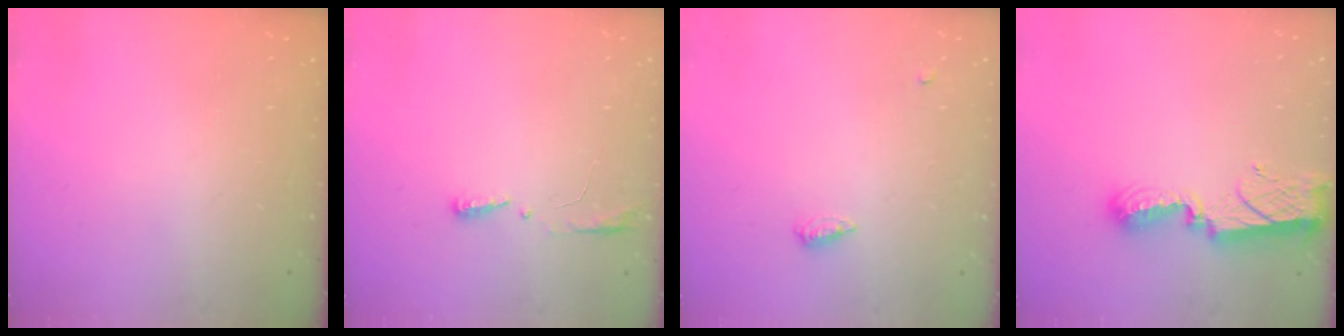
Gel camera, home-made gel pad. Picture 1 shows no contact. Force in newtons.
{"total": 4.1, "press": 3.9, "slide": 1.2}
{"total": 5.5, "press": 5.4, "slide": 1.0}
{"total": 9.4, "press": 9.4, "slide": 0.8}